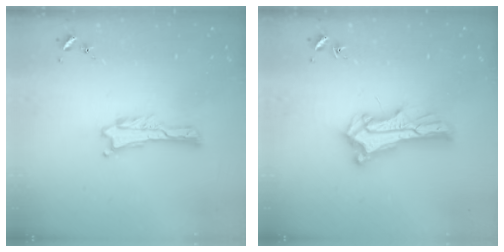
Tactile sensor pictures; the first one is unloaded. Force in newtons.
{"total": 9.8, "press": 9.7, "slide": 0.7}